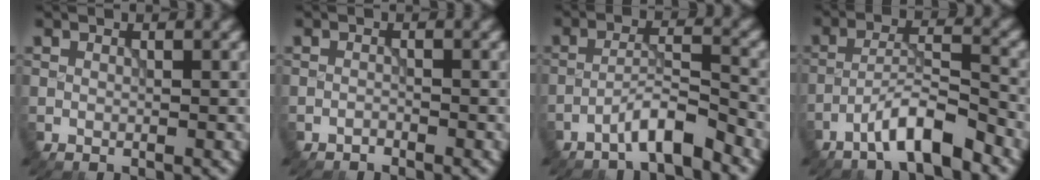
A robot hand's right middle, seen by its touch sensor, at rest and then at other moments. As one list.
[{"total": 0.6, "force": [-0.6, 0.1, 0.0], "torque": [0.002, 0.001, -0.014]}, {"total": 3.8, "force": [-3.0, 0.3, 2.3], "torque": [-0.036, 0.014, -0.061]}, {"total": 5.1, "force": [-3.6, 0.7, 3.6], "torque": [-0.059, 0.015, -0.070]}]